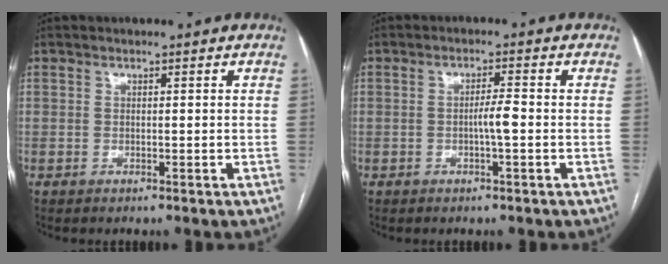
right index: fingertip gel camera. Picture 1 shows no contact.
{"total": 2.8, "force": [-0.6, 0.0, 2.7], "torque": [-0.047, 0.001, -0.011]}